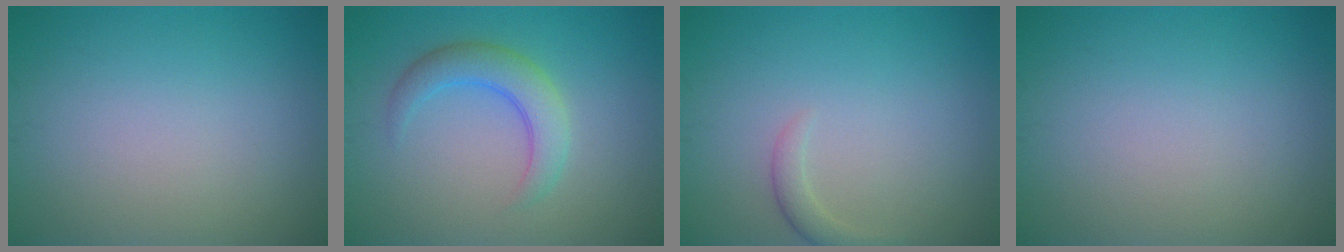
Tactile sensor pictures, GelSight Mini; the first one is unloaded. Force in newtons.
{"total": 3.6, "press": 3.6, "slide": 0.1}
{"total": 1.4, "press": 1.4, "slide": 0.1}
{"total": 0.0}